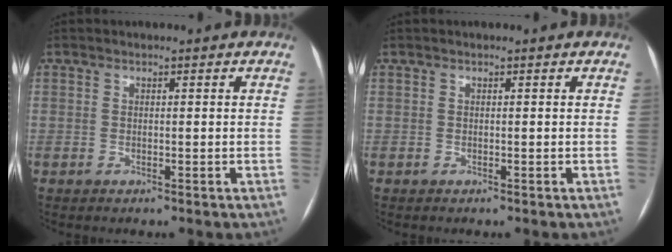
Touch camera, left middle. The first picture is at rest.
{"total": 0.0}